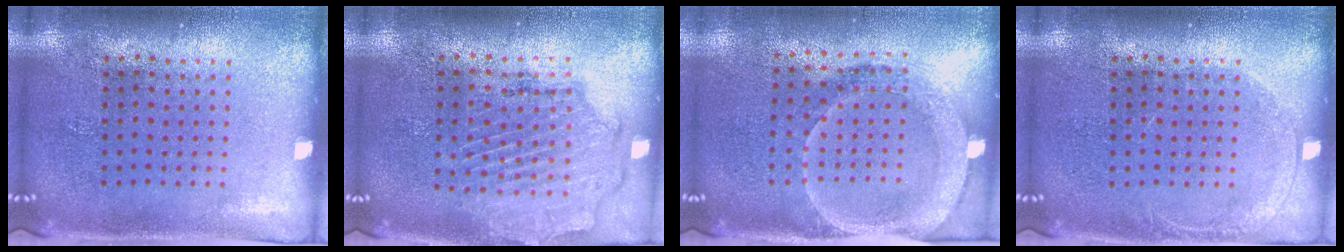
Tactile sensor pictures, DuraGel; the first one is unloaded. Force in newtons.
{"total": 1.8, "press": 1.7, "slide": 0.6}
{"total": 1.8, "press": 1.6, "slide": 0.8}
{"total": 1.0, "press": 1.0, "slide": 0.2}